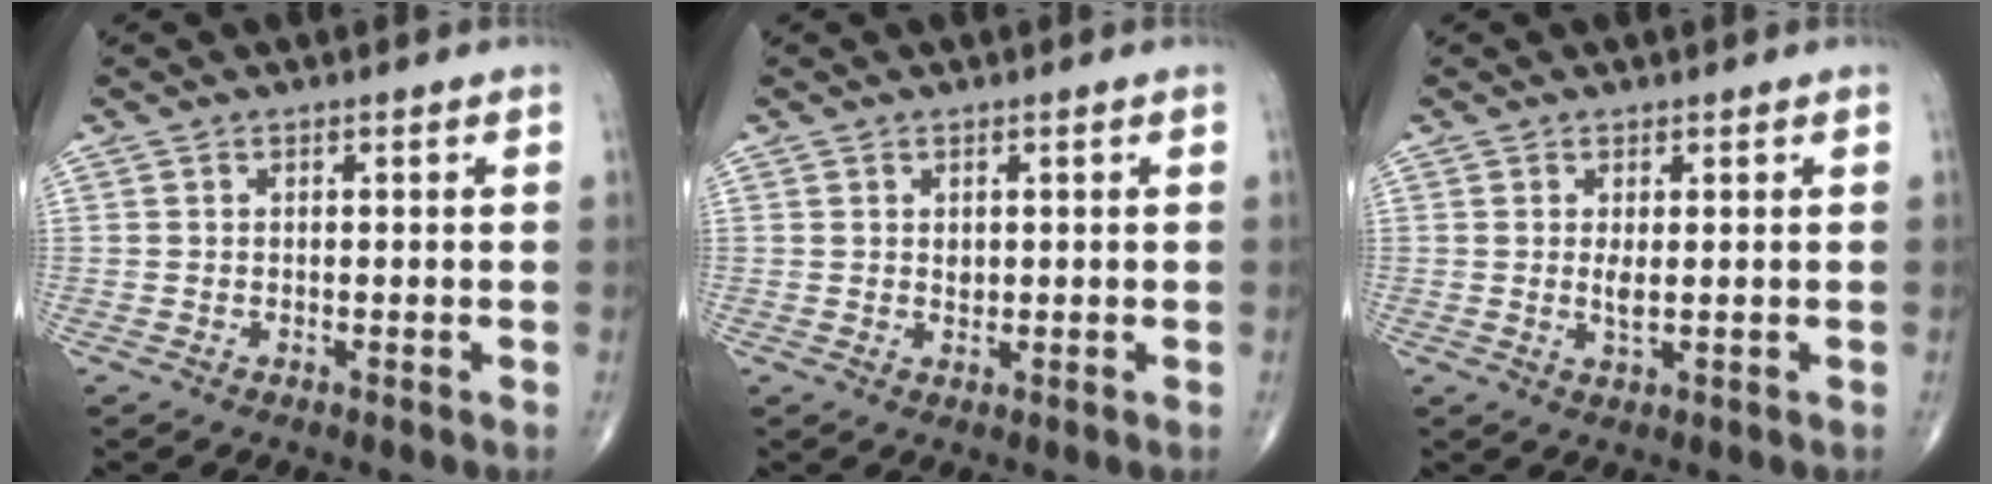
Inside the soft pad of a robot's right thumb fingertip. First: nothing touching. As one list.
[{"total": 1.1, "force": [0.4, 0.8, 0.7], "torque": [-0.008, -0.004, 0.009]}, {"total": 1.8, "force": [0.3, 0.5, 1.7], "torque": [-0.036, -0.007, 0.009]}]